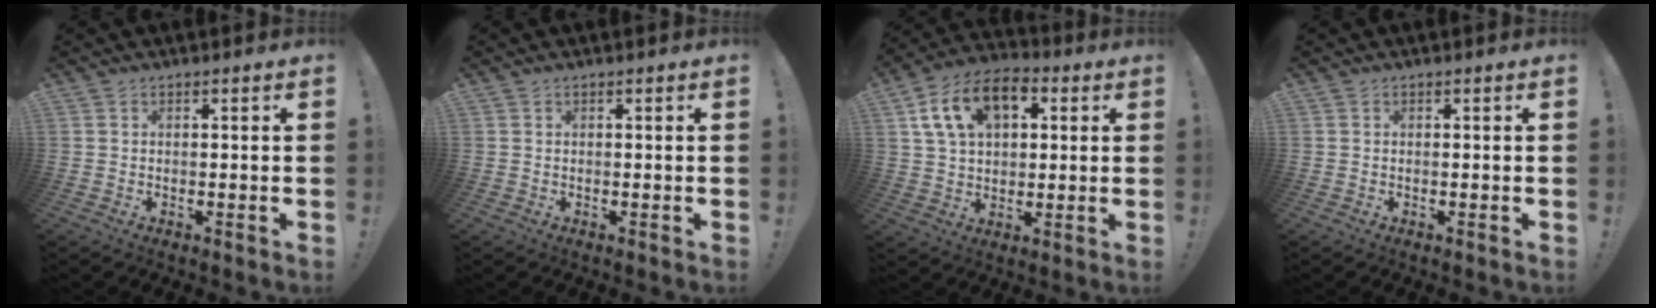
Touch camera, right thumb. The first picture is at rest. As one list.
[{"total": 0.0}, {"total": 15.1, "force": [6.0, 9.9, 9.6], "torque": [-0.161, -0.015, 0.112]}, {"total": 0.0}]